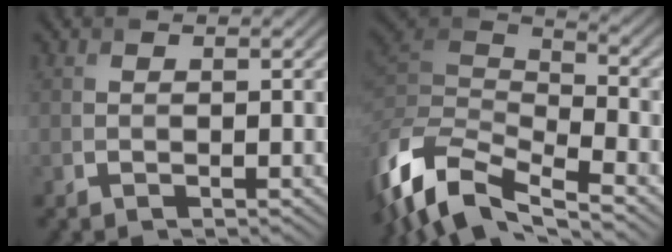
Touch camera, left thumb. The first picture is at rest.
{"total": 12.0, "force": [-7.3, 4.5, 8.3], "torque": [-0.195, 0.002, -0.141]}